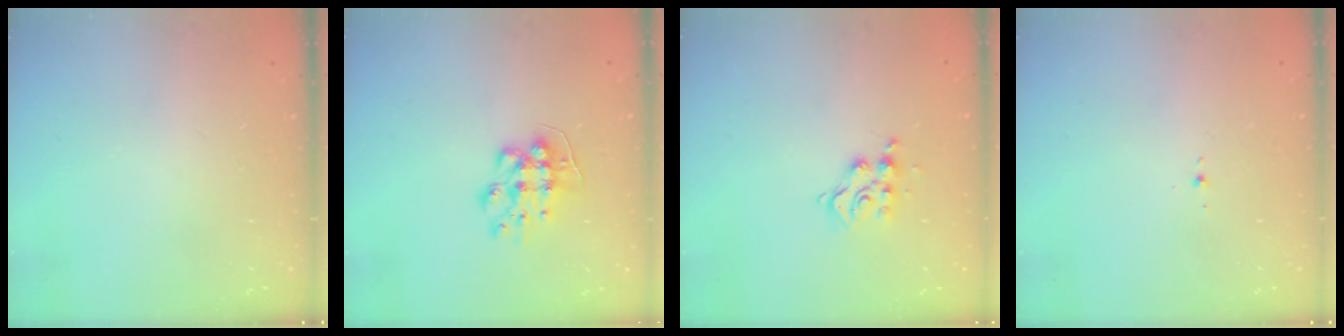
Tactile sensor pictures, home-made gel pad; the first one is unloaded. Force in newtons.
{"total": 8.8, "press": 8.7, "slide": 0.6}
{"total": 8.4, "press": 8.4, "slide": 0.5}
{"total": 1.9, "press": 1.8, "slide": 0.7}